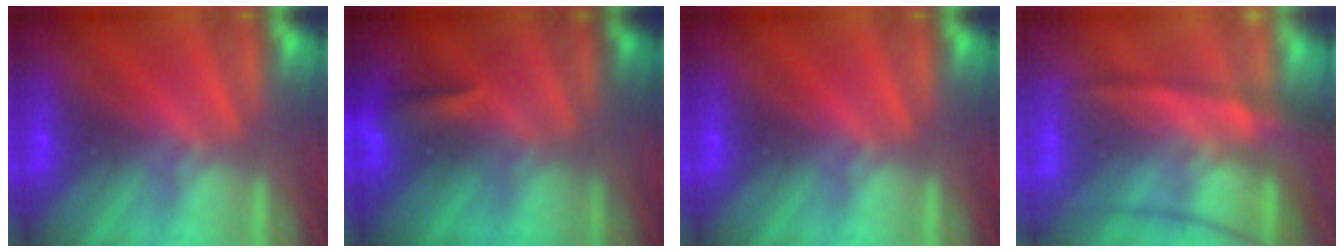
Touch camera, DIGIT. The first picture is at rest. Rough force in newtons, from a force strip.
{"total": 4.7}
{"total": 0.0}
{"total": 5.7}